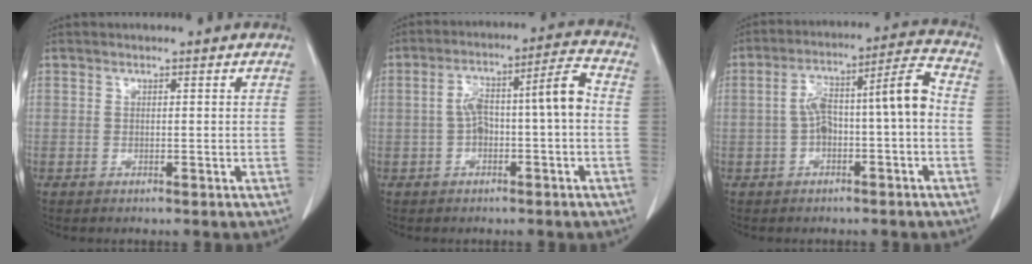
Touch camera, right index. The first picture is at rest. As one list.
[{"total": 8.8, "force": [-0.7, 1.6, 8.6], "torque": [-0.150, 0.042, -0.009]}, {"total": 10.1, "force": [-1.0, 1.9, 9.9], "torque": [-0.170, 0.047, -0.013]}]